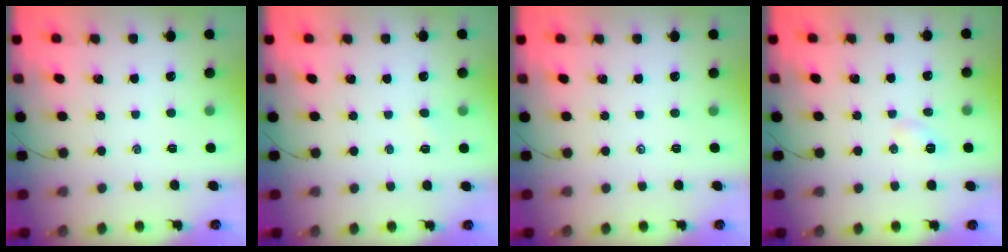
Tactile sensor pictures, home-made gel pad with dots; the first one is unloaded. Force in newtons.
{"total": 2.5, "press": 2.3, "slide": 0.8}
{"total": 0.0}
{"total": 2.9, "press": 2.8, "slide": 0.8}